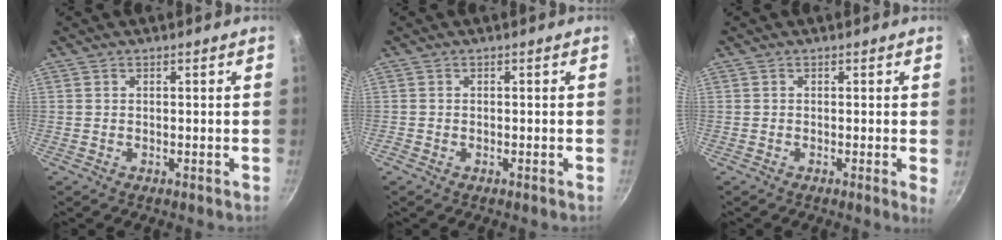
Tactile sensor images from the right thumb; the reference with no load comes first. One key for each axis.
{"total": 0.0}
{"total": 1.5, "fx": 0.0, "fy": 0.1, "fz": 1.5, "tx": -0.022, "ty": -0.005, "tz": -0.006}